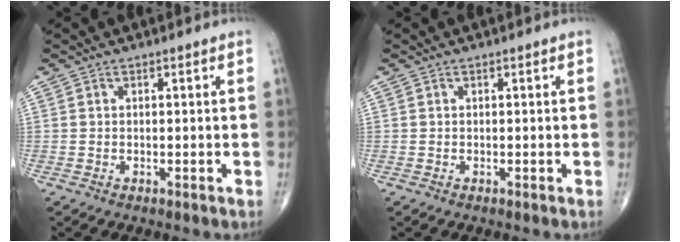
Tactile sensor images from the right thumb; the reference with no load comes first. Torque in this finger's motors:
{"motor_torque": [0.00, 0.00, 0.00, 0.00, 0.01]}